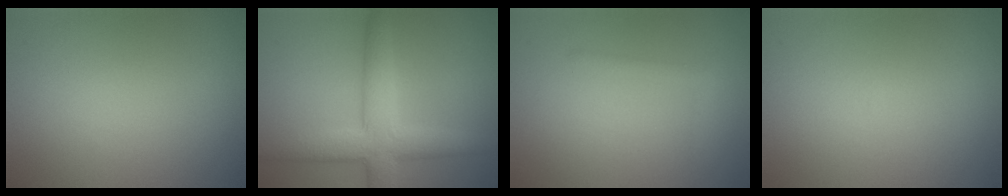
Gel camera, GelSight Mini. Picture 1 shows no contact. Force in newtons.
{"total": 5.6, "press": 5.6, "slide": 0.3}
{"total": 0.8, "press": 0.8, "slide": 0.1}
{"total": 0.0}